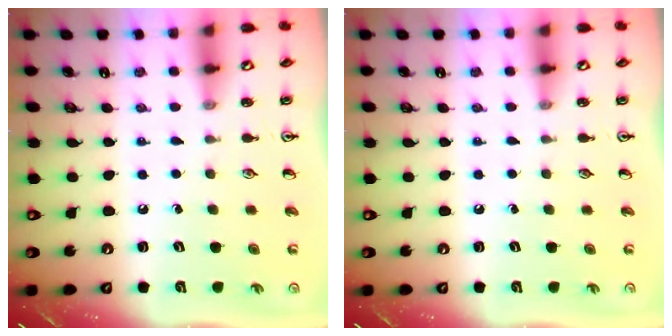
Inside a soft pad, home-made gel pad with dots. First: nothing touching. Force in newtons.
{"total": 0.0}